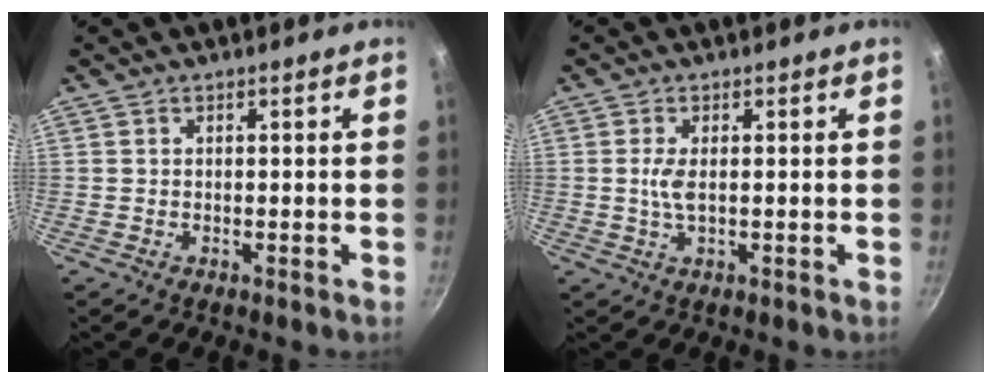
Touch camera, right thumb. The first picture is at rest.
{"total": 2.9, "force": [0.2, 1.0, 2.7], "torque": [-0.061, -0.001, 0.004]}